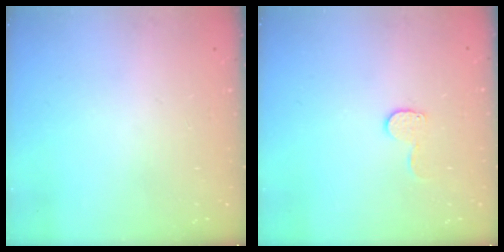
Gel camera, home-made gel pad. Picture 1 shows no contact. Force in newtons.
{"total": 7.1, "press": 7.1, "slide": 0.4}